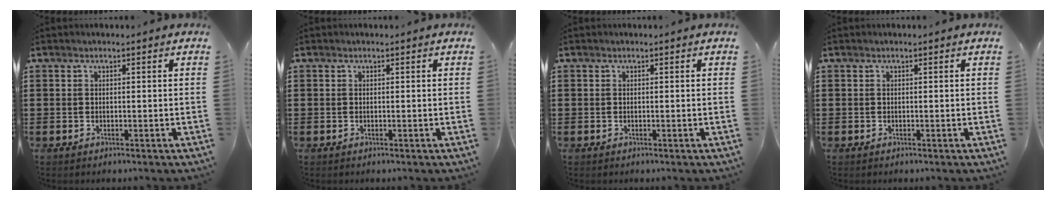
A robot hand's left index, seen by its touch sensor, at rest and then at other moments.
{"total": 0.0}
{"total": 0.0}
{"total": 0.0}